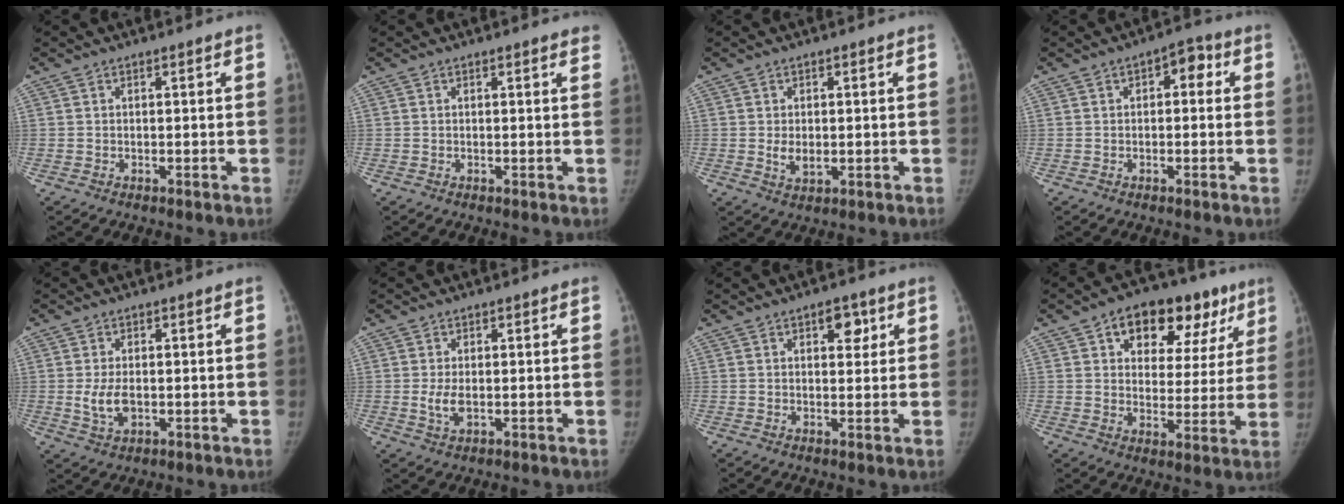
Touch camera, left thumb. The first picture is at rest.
{"total": 2.0, "force": [1.7, 0.4, 0.9], "torque": [-0.007, -0.002, 0.010]}
{"total": 3.2, "force": [-0.2, 2.1, 2.5], "torque": [-0.035, -0.007, 0.003]}
{"total": 4.1, "force": [0.8, 2.5, 3.2], "torque": [-0.019, 0.013, 0.001]}
{"total": 4.8, "force": [-0.6, 2.8, 3.9], "torque": [-0.076, -0.005, -0.005]}
{"total": 3.0, "force": [-0.3, 1.5, 2.6], "torque": [-0.057, -0.007, -0.003]}
{"total": 4.2, "force": [1.9, 2.3, 2.9], "torque": [-0.015, -0.005, 0.024]}
{"total": 18.6, "force": [9.4, 11.1, 11.5], "torque": [-0.099, 0.001, 0.130]}